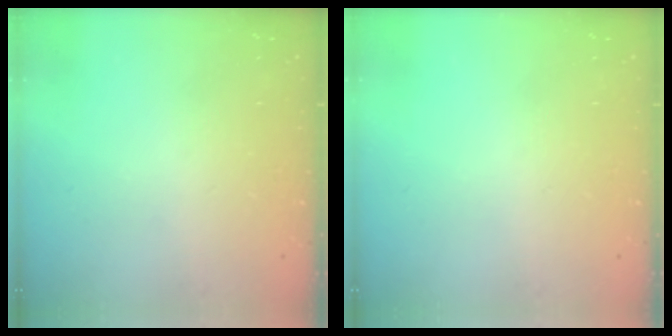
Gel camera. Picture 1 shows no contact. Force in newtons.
{"total": 0.0}